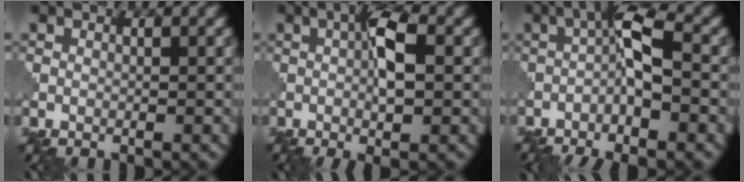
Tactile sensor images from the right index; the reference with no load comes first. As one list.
[{"total": 4.6, "force": [-0.1, 1.2, 4.4], "torque": [-0.078, 0.005, -0.006]}, {"total": 7.6, "force": [-2.5, 2.3, 6.8], "torque": [-0.114, 0.008, -0.053]}]